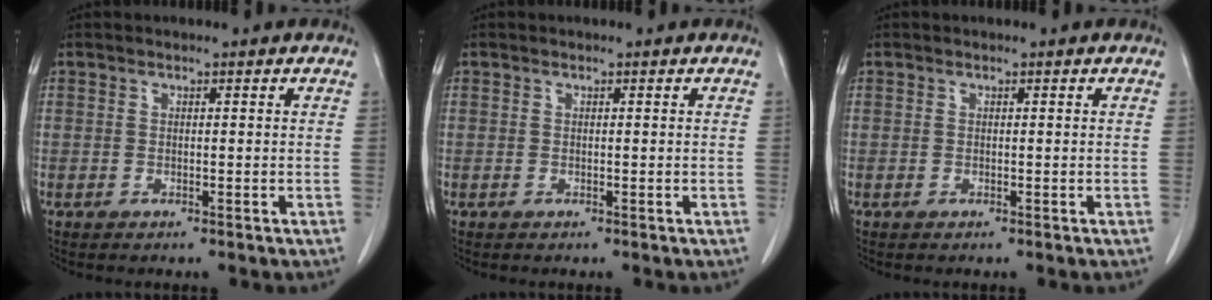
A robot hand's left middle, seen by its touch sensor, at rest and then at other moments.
{"total": 0.0}
{"total": 0.0}